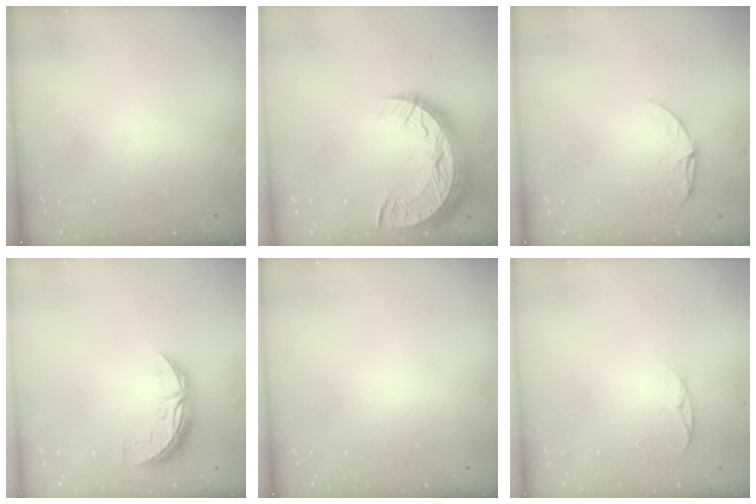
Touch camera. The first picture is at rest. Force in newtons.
{"total": 15.0, "press": 15.0, "slide": 1.0}
{"total": 7.6, "press": 7.6, "slide": 0.6}
{"total": 9.2, "press": 9.2, "slide": 0.1}
{"total": 0.0}
{"total": 4.5, "press": 4.5, "slide": 0.6}